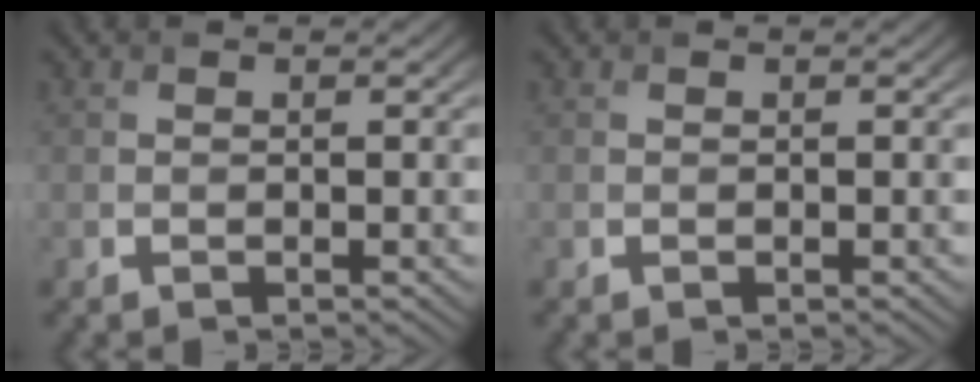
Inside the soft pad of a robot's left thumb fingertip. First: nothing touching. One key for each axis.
{"total": 0.0}